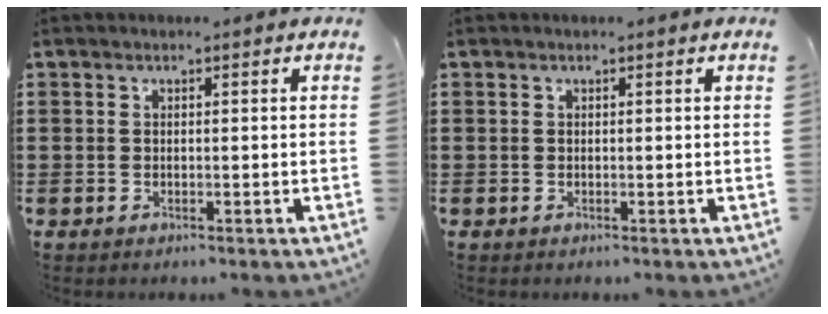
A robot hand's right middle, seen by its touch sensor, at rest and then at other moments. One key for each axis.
{"total": 0.0}